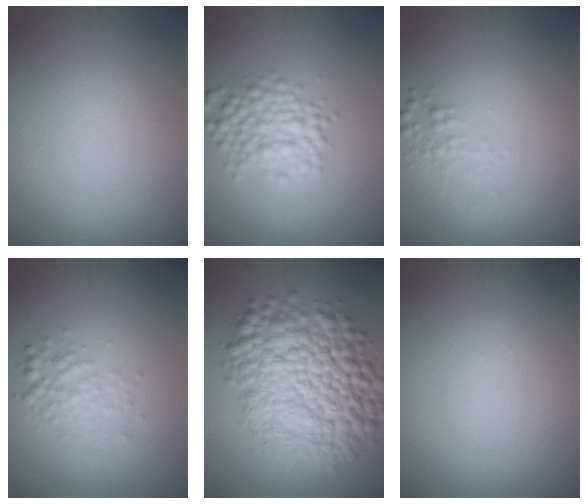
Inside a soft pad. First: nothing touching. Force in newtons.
{"total": 3.7, "press": 3.7, "slide": 0.1}
{"total": 1.1, "press": 1.1, "slide": 0.0}
{"total": 2.1, "press": 2.1, "slide": 0.0}
{"total": 11.2, "press": 11.2, "slide": 0.3}
{"total": 0.0}